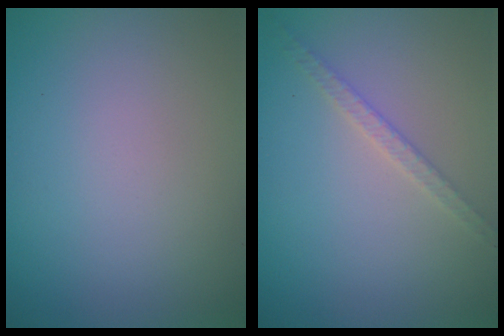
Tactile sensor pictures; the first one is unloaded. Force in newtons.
{"total": 1.7, "press": 1.7, "slide": 0.2}